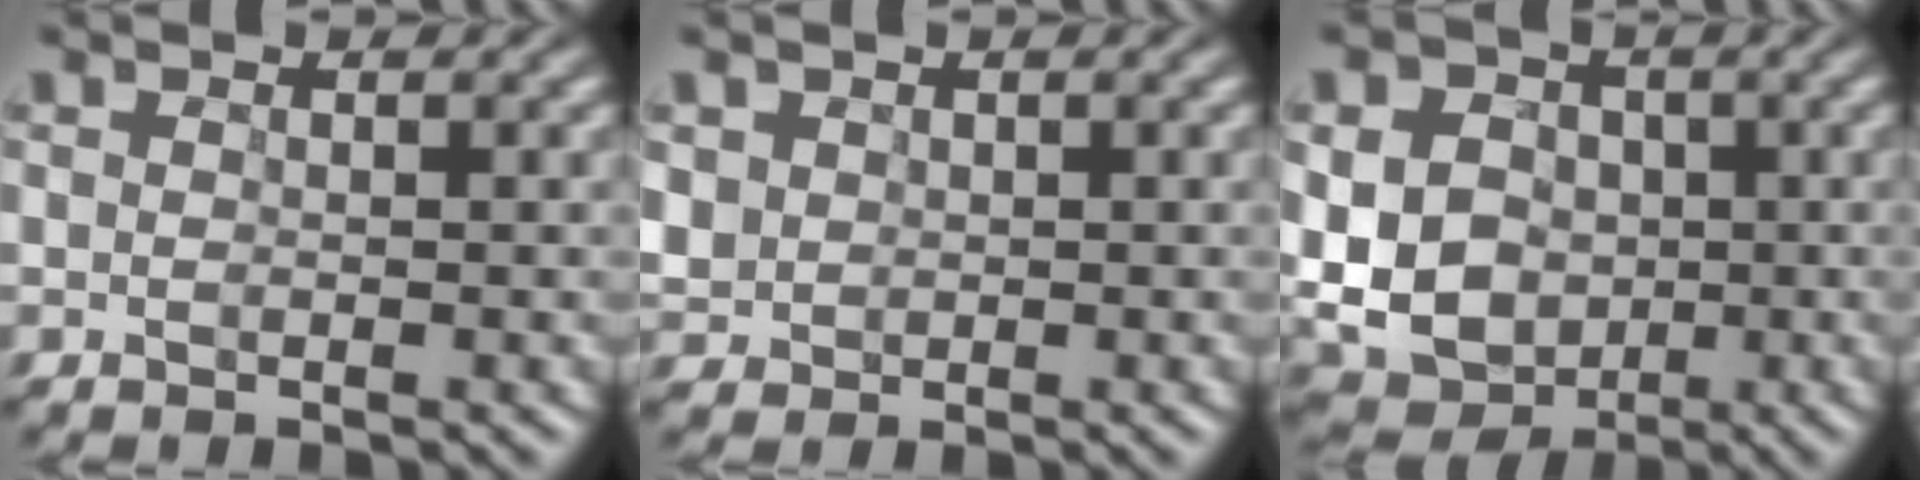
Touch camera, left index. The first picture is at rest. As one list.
[{"total": 2.5, "force": [0.6, 2.3, 0.8], "torque": [-0.036, 0.013, 0.021]}, {"total": 10.7, "force": [-0.9, 9.2, 5.4], "torque": [-0.128, -0.004, -0.023]}]